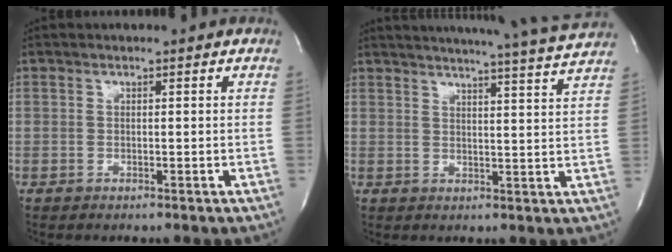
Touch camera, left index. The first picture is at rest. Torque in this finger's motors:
{"motor_torque": [0.38, -0.37, 0.18, 0.08]}